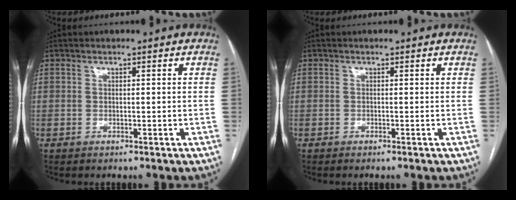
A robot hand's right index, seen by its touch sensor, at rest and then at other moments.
{"total": 0.0}